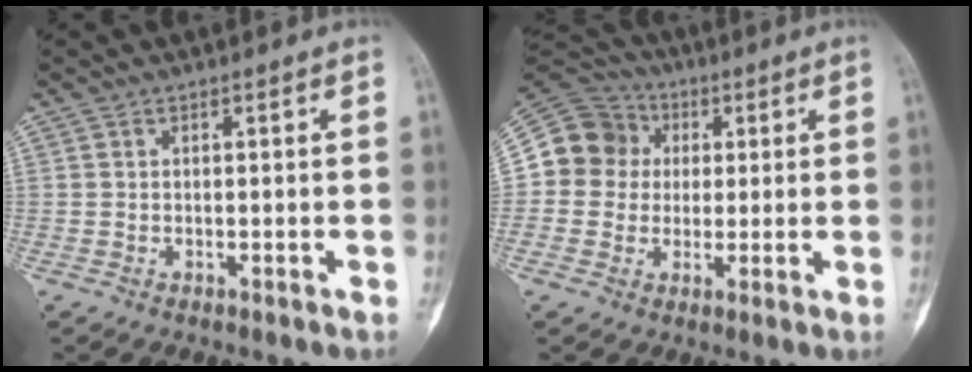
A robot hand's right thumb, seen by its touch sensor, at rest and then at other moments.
{"total": 11.9, "force": [1.2, 11.4, 3.4], "torque": [-0.040, 0.028, 0.017]}